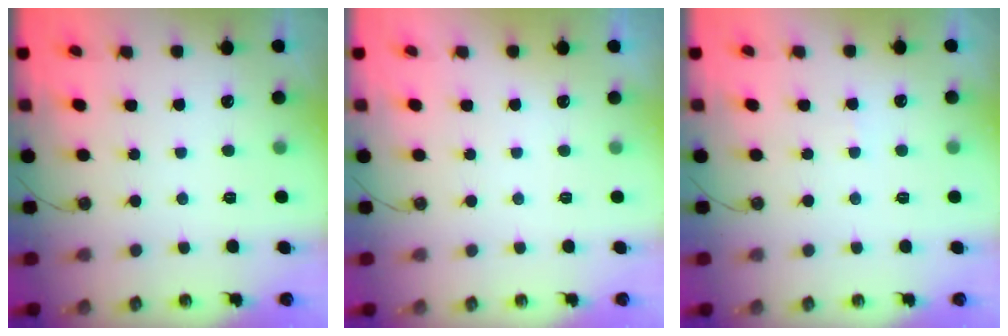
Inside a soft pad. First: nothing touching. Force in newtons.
{"total": 0.0}
{"total": 2.8, "press": 2.8, "slide": 0.4}